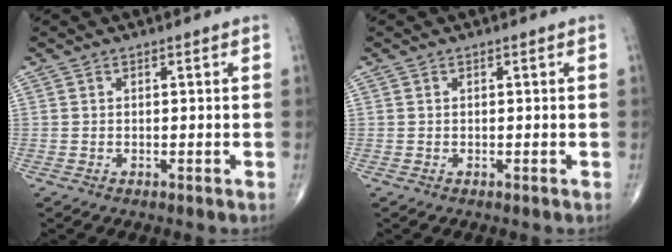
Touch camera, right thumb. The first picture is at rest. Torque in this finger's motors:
{"motor_torque": [0.11, 0.10, -0.01, 0.00, 0.04]}